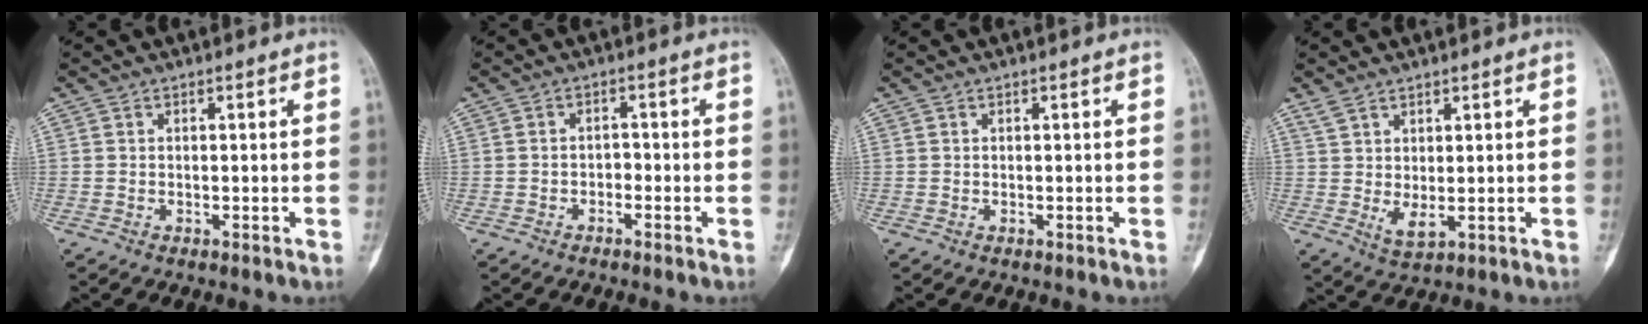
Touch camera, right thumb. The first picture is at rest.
{"total": 1.7, "force": [-0.9, 1.3, 0.8], "torque": [-0.004, 0.010, -0.019]}
{"total": 0.0}
{"total": 4.4, "force": [1.2, 1.7, 3.8], "torque": [-0.076, -0.006, 0.037]}